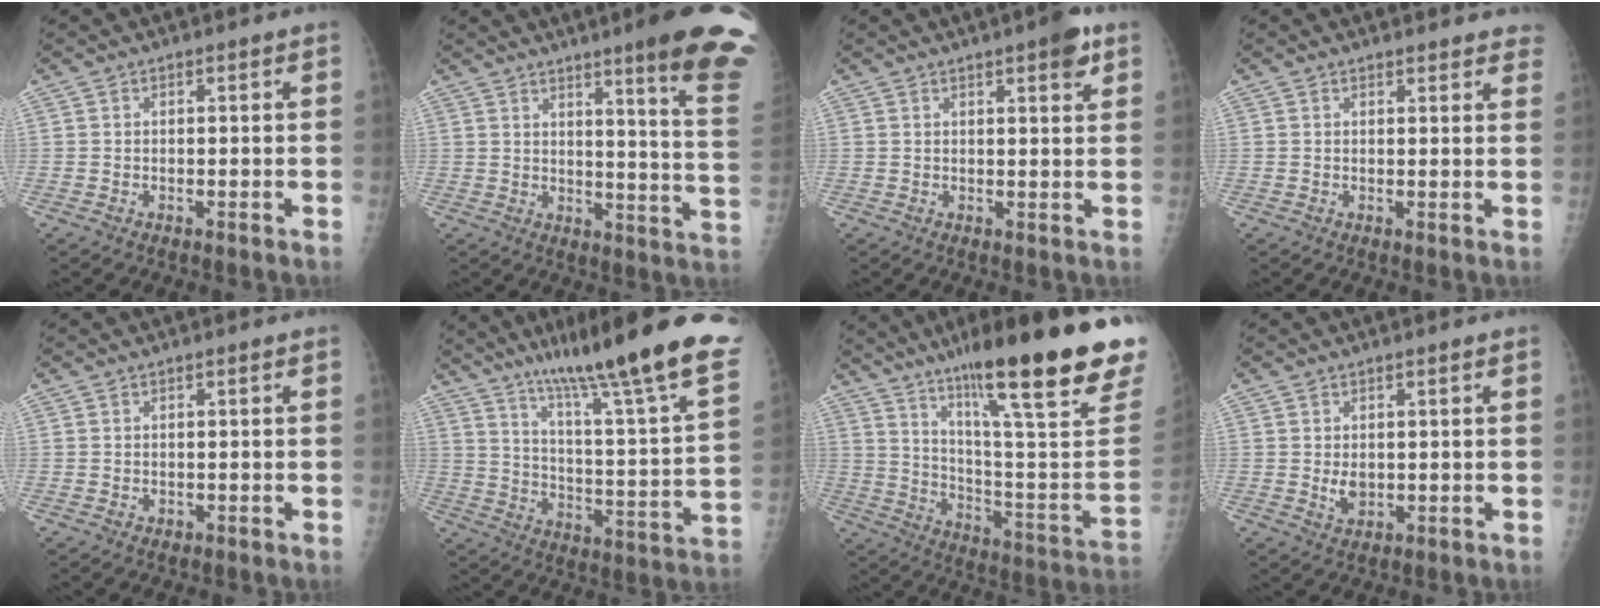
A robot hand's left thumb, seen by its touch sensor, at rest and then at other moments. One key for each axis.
{"total": 18.8, "fx": 12.7, "fy": 0.6, "fz": 13.9, "tx": -0.155, "ty": -0.083, "tz": 0.154}
{"total": 4.6, "fx": 2.8, "fy": 1.1, "fz": 3.5, "tx": -0.040, "ty": -0.011, "tz": 0.032}
{"total": 6.1, "fx": 5.6, "fy": 1.8, "fz": 1.6, "tx": 0.016, "ty": -0.017, "tz": 0.047}
{"total": 0.6, "fx": 0.3, "fy": 0.4, "fz": 0.4, "tx": -0.003, "ty": -0.001, "tz": 0.004}
{"total": 29.0, "fx": 20.2, "fy": 3.2, "fz": 20.6, "tx": -0.289, "ty": -0.077, "tz": 0.297}
{"total": 32.0, "fx": 20.2, "fy": 4.2, "fz": 24.5, "tx": -0.319, "ty": -0.075, "tz": 0.306}
{"total": 2.7, "fx": 0.5, "fy": 1.7, "fz": 2.1, "tx": -0.030, "ty": -0.008, "tz": 0.015}